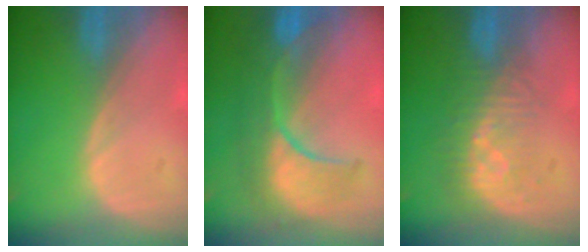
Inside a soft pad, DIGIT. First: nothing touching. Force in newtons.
{"total": 10.3, "press": 9.1, "slide": 4.8}
{"total": 8.2, "press": 7.3, "slide": 3.8}